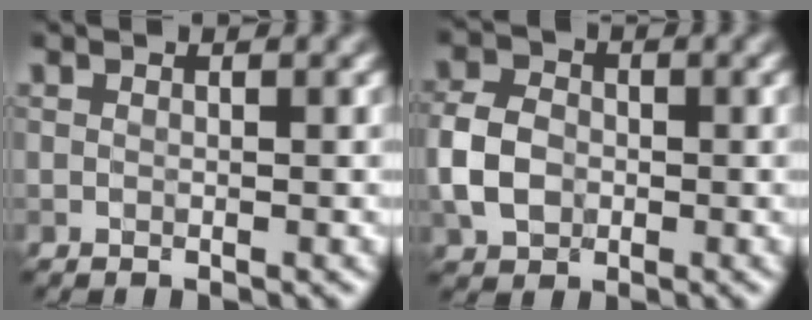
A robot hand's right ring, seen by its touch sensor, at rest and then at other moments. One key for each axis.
{"total": 4.4, "fx": -0.9, "fy": 3.5, "fz": 2.5, "tx": -0.059, "ty": 0.010, "tz": -0.026}